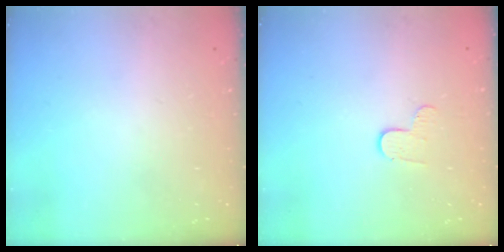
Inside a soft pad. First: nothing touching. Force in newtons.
{"total": 4.0, "press": 4.0, "slide": 0.3}